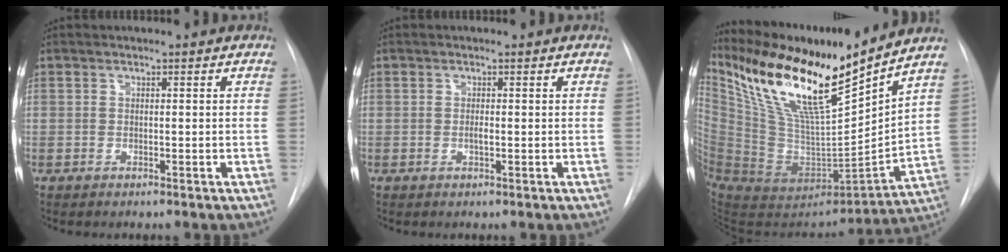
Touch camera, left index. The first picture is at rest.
{"total": 0.8, "force": [0.0, 0.2, 0.8], "torque": [-0.017, -0.002, -0.001]}
{"total": 22.8, "force": [17.1, 2.1, 14.9], "torque": [-0.262, -0.014, 0.316]}